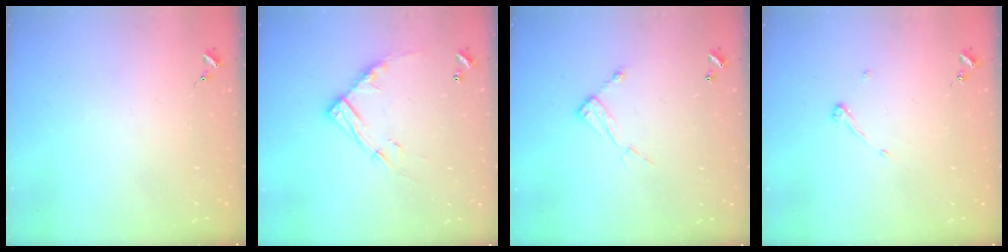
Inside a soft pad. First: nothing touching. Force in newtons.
{"total": 13.1, "press": 13.1, "slide": 1.2}
{"total": 8.7, "press": 8.7, "slide": 0.4}
{"total": 3.8, "press": 3.8, "slide": 0.6}